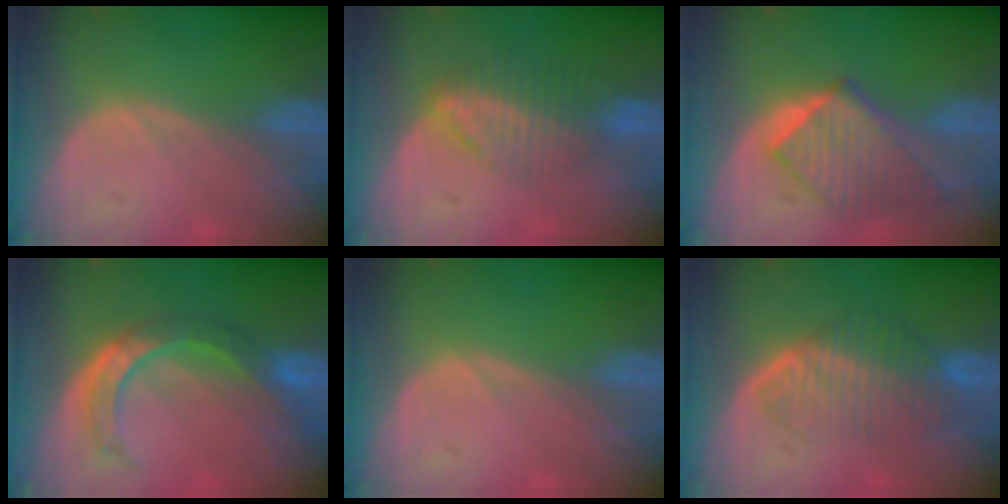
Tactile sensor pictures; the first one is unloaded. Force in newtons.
{"total": 6.9, "press": 6.0, "slide": 3.5}
{"total": 7.6, "press": 7.5, "slide": 1.1}
{"total": 7.4, "press": 7.0, "slide": 2.4}
{"total": 0.0}
{"total": 6.7, "press": 6.5, "slide": 1.8}